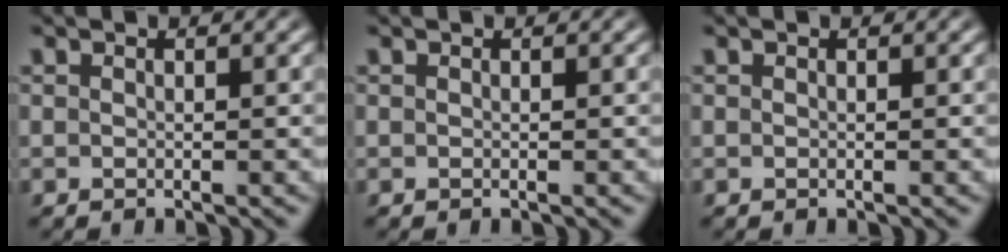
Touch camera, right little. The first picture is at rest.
{"total": 0.0}
{"total": 0.0}